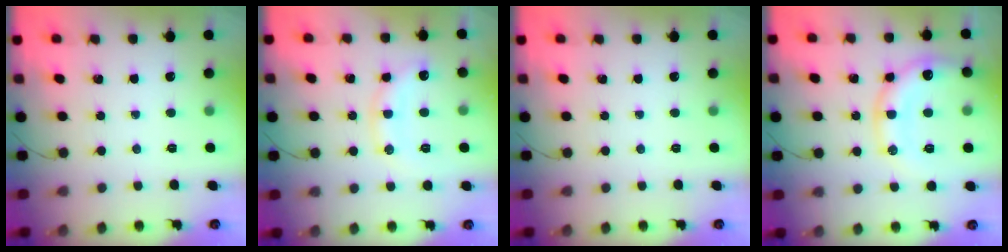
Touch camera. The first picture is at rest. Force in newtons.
{"total": 13.5, "press": 13.4, "slide": 0.6}
{"total": 0.0}
{"total": 16.4, "press": 16.2, "slide": 2.3}